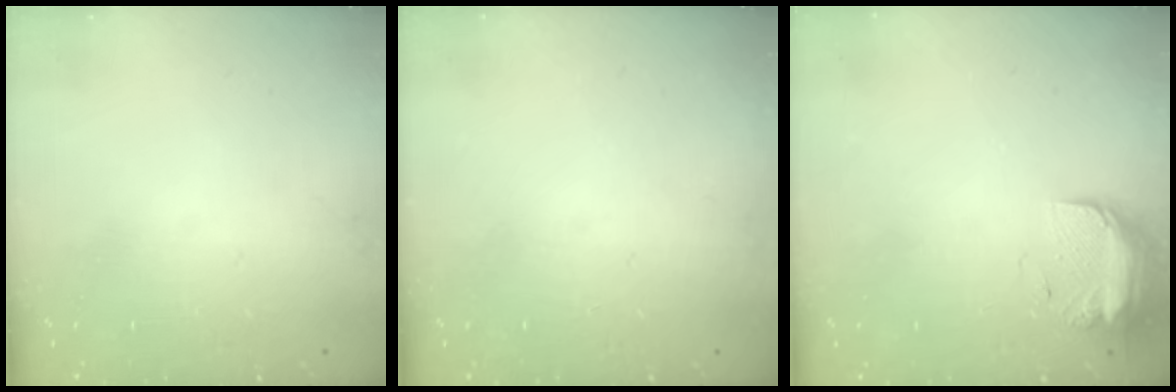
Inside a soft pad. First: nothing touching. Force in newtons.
{"total": 0.0}
{"total": 11.4, "press": 9.6, "slide": 6.1}